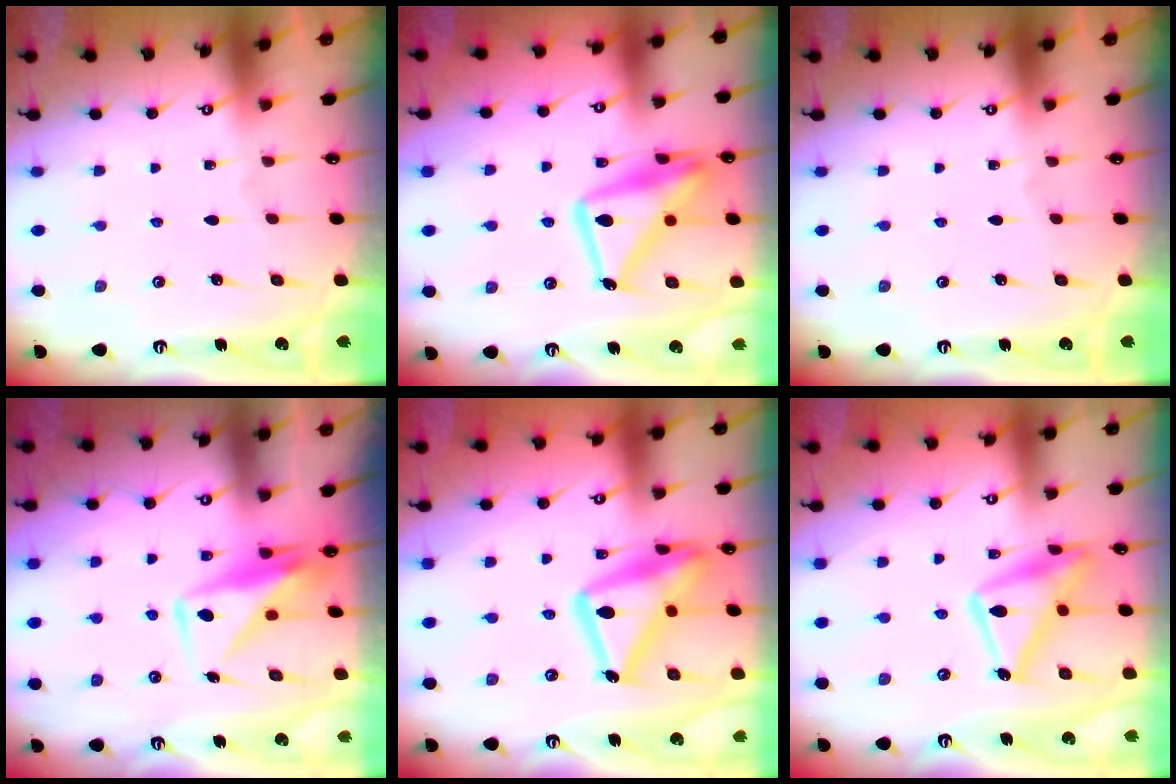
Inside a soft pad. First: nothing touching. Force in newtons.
{"total": 17.5, "press": 17.4, "slide": 1.6}
{"total": 0.0}
{"total": 9.5, "press": 9.4, "slide": 0.7}
{"total": 22.2, "press": 22.2, "slide": 1.6}
{"total": 18.1, "press": 18.1, "slide": 1.2}